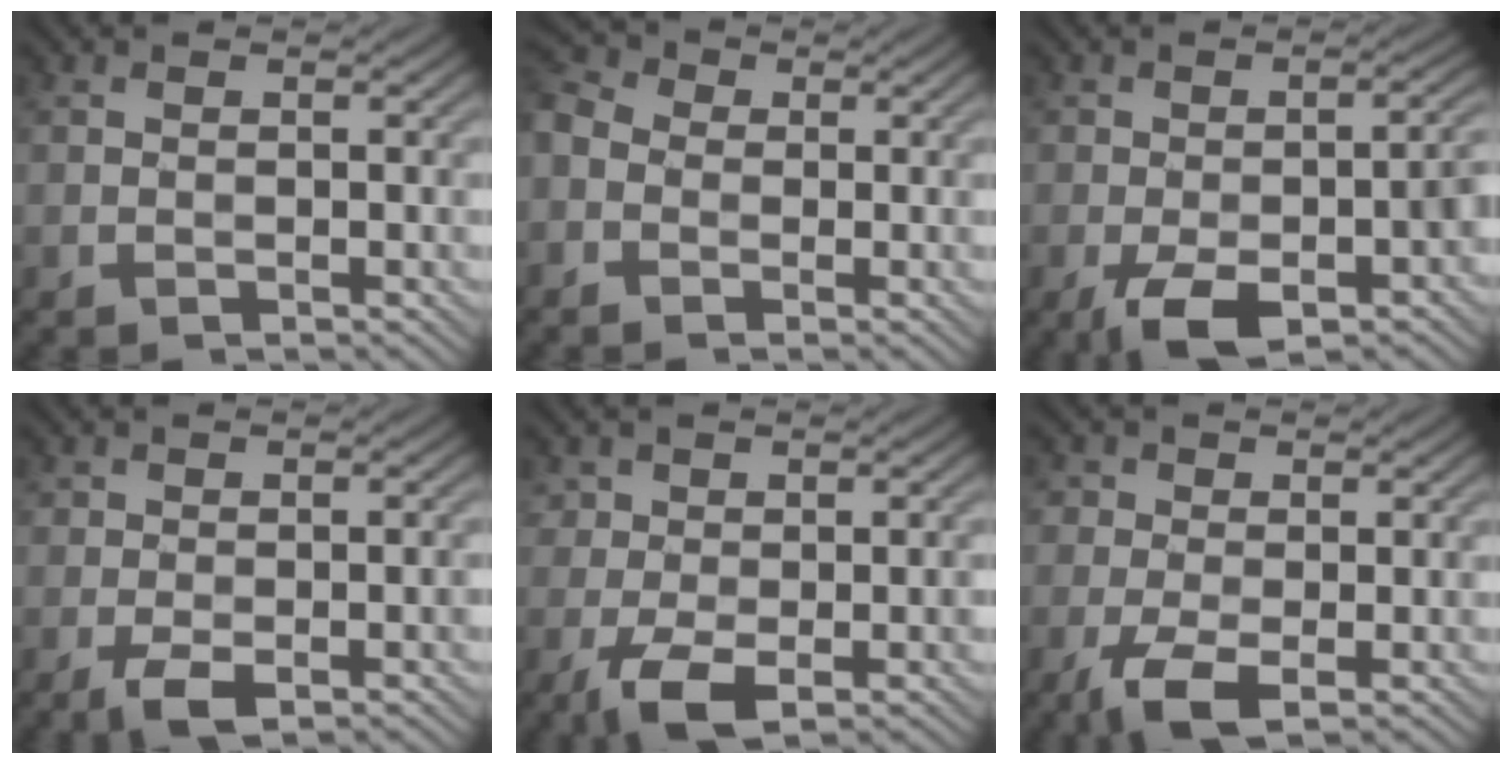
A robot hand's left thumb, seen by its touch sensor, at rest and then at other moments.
{"total": 4.7, "force": [-1.4, 3.8, 2.5], "torque": [-0.079, 0.000, -0.038]}
{"total": 10.0, "force": [-4.7, 4.2, 7.8], "torque": [-0.123, -0.015, -0.071]}
{"total": 4.0, "force": [-1.8, 2.0, 2.9], "torque": [-0.047, -0.004, -0.030]}
{"total": 6.1, "force": [-2.5, 3.4, 4.4], "torque": [-0.086, -0.013, -0.044]}
{"total": 5.2, "force": [-2.1, 2.9, 3.7], "torque": [-0.083, -0.007, -0.048]}